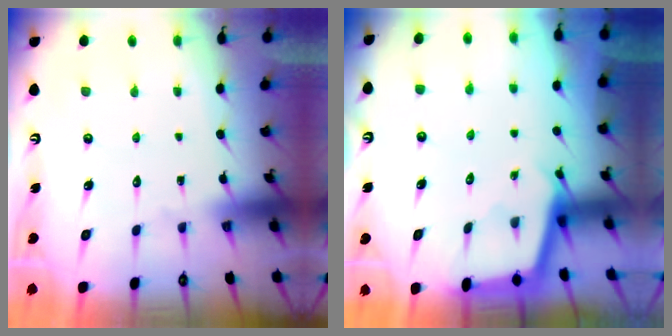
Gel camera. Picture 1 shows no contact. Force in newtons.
{"total": 2.4, "press": 2.4, "slide": 0.2}